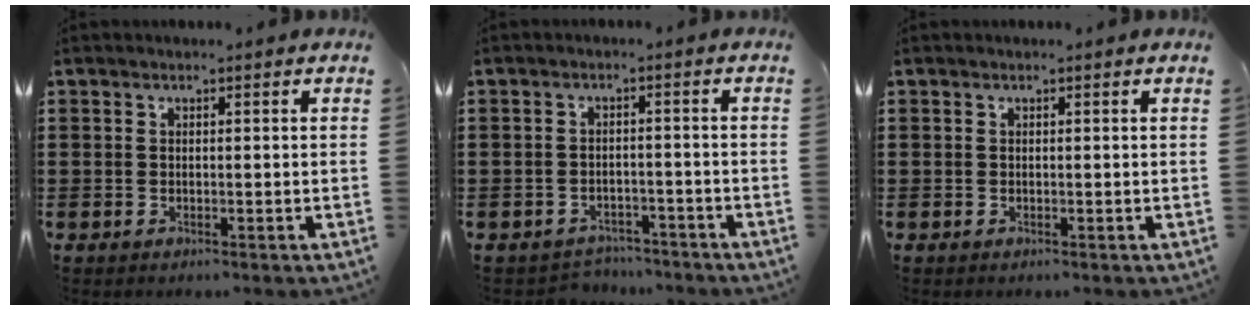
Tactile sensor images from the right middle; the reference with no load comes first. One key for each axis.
{"total": 2.7, "fx": -2.6, "fy": 0.6, "fz": -0.3, "tx": -0.004, "ty": 0.002, "tz": -0.059}
{"total": 0.0}